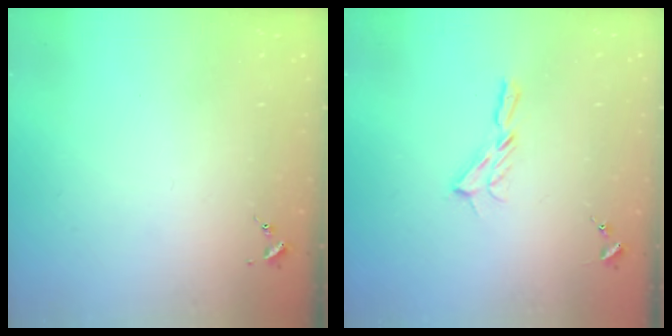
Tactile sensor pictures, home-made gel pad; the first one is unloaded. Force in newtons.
{"total": 5.9, "press": 5.9, "slide": 0.5}